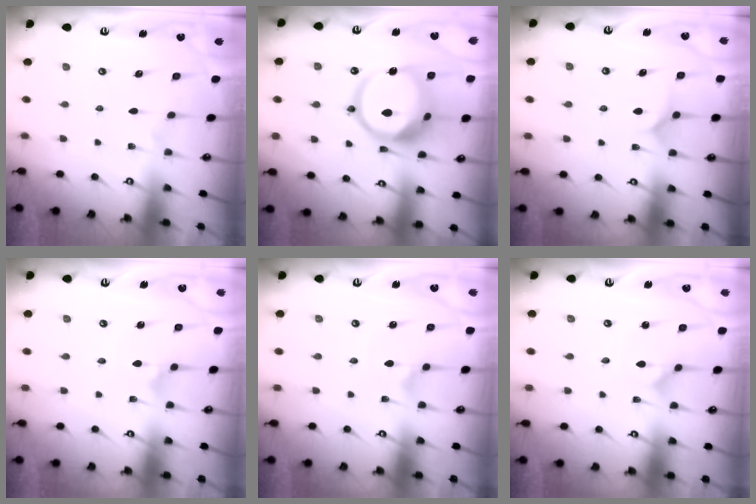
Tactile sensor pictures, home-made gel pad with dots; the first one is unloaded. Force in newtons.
{"total": 16.5, "press": 16.4, "slide": 2.1}
{"total": 6.9, "press": 6.8, "slide": 0.6}
{"total": 1.3, "press": 1.3, "slide": 0.2}
{"total": 1.7, "press": 1.6, "slide": 0.1}
{"total": 0.9, "press": 0.9, "slide": 0.0}